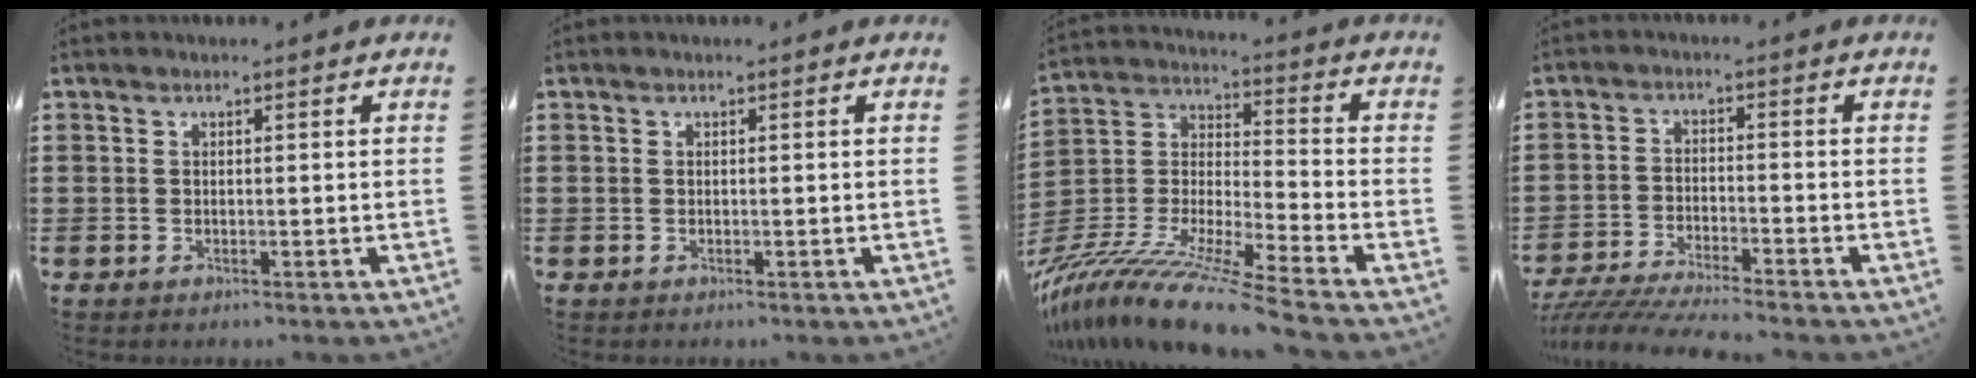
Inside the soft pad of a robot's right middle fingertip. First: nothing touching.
{"total": 0.0}
{"total": 11.8, "force": [-10.7, -0.7, 5.0], "torque": [-0.097, -0.005, -0.217]}
{"total": 4.9, "force": [-4.7, 0.0, 1.4], "torque": [-0.044, -0.015, -0.100]}